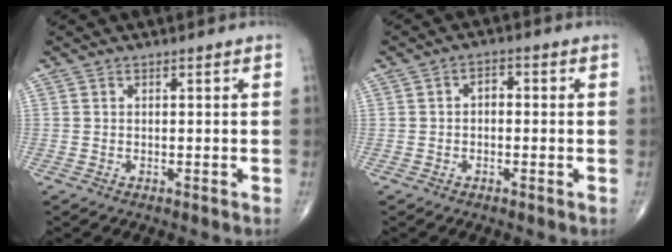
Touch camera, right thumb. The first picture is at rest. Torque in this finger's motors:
{"motor_torque": [0.06, -0.19, -0.25, -0.19, 0.06]}